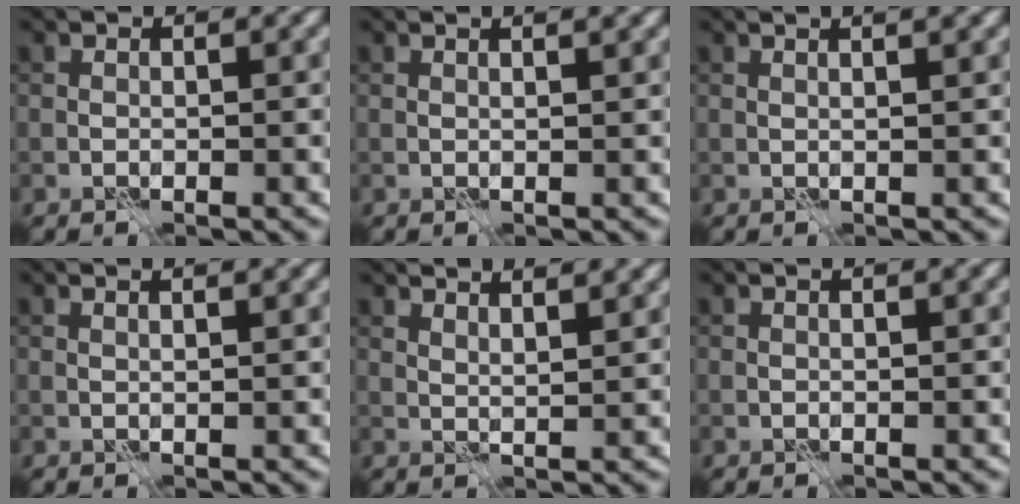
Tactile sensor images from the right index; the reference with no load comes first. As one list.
[{"total": 3.5, "force": [1.9, 1.5, 2.6], "torque": [-0.013, 0.018, -0.005]}, {"total": 4.6, "force": [2.4, 1.9, 3.4], "torque": [-0.020, 0.031, 0.002]}, {"total": 2.8, "force": [1.7, 1.1, 1.9], "torque": [-0.008, 0.011, -0.003]}, {"total": 5.7, "force": [4.2, 1.8, 3.3], "torque": [-0.029, 0.031, 0.032]}, {"total": 1.3, "force": [0.6, 0.3, 1.1], "torque": [-0.019, 0.002, 0.003]}]